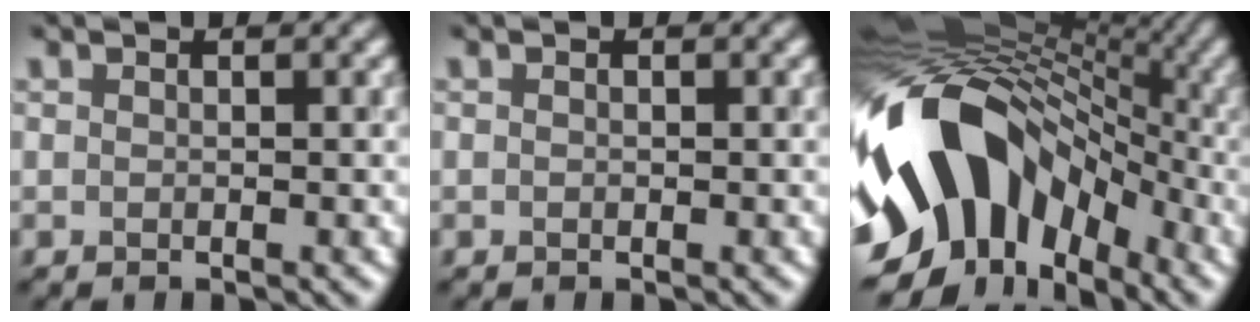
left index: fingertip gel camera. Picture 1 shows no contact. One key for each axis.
{"total": 0.0}
{"total": 16.1, "fx": -3.4, "fy": 11.5, "fz": 10.7, "tx": -0.198, "ty": 0.003, "tz": -0.064}